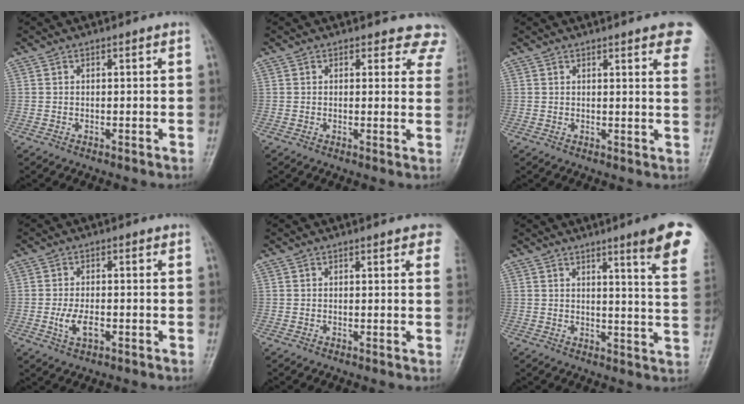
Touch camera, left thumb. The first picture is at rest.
{"total": 6.7, "force": [5.8, 3.3, 0.6], "torque": [0.044, -0.022, 0.033]}
{"total": 9.9, "force": [6.1, 2.2, 7.6], "torque": [-0.067, -0.014, 0.060]}
{"total": 4.7, "force": [-1.3, 2.5, 3.7], "torque": [-0.070, 0.001, -0.025]}
{"total": 4.6, "force": [2.7, 1.7, 3.3], "torque": [-0.014, 0.000, 0.021]}
{"total": 12.3, "force": [7.3, 0.9, 9.9], "torque": [-0.111, -0.039, 0.080]}